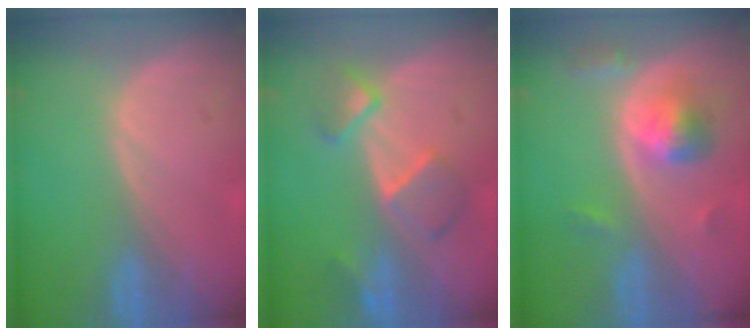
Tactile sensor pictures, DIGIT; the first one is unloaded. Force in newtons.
{"total": 5.8, "press": 5.8, "slide": 0.2}
{"total": 5.6, "press": 5.1, "slide": 2.2}